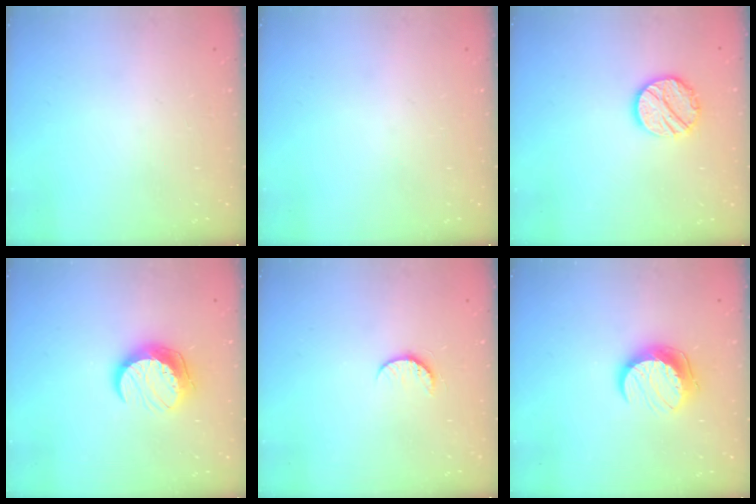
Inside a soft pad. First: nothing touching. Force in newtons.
{"total": 0.0}
{"total": 11.6, "press": 11.6, "slide": 0.5}
{"total": 11.5, "press": 11.5, "slide": 0.6}
{"total": 6.1, "press": 6.0, "slide": 0.5}
{"total": 10.9, "press": 10.9, "slide": 0.2}